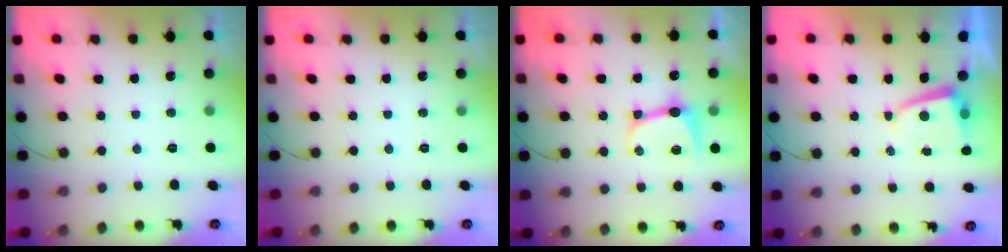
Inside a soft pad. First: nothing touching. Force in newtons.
{"total": 0.0}
{"total": 7.9, "press": 7.9, "slide": 0.8}
{"total": 2.0, "press": 2.0, "slide": 0.3}